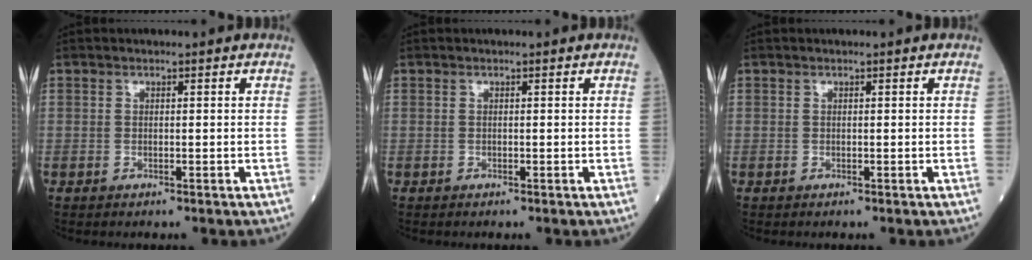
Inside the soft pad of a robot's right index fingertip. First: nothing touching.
{"total": 0.0}
{"total": 0.0}